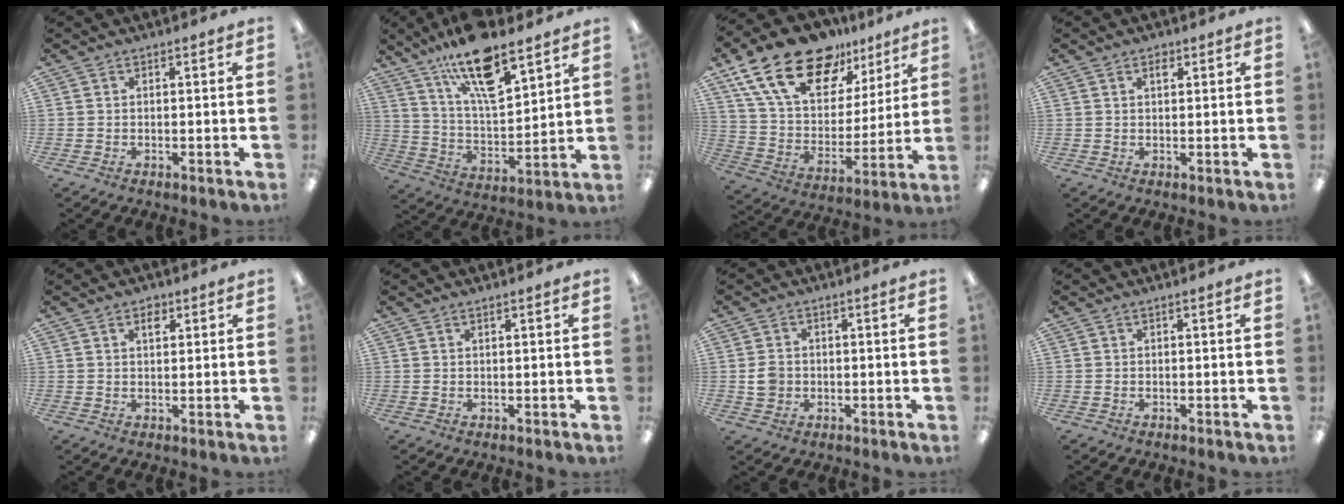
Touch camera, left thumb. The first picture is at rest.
{"total": 17.8, "force": [12.8, 6.1, 10.8], "torque": [-0.192, -0.068, 0.218]}
{"total": 21.3, "force": [14.7, 10.8, 11.0], "torque": [-0.214, -0.085, 0.264]}
{"total": 1.8, "force": [1.2, 1.0, 1.0], "torque": [-0.006, -0.006, 0.018]}
{"total": 2.6, "force": [1.7, 1.4, 1.4], "torque": [-0.006, -0.008, 0.025]}
{"total": 0.6, "force": [0.5, 0.1, 0.2], "torque": [-0.005, 0.001, 0.010]}
{"total": 3.6, "force": [-0.2, 2.9, 2.3], "torque": [-0.039, 0.001, -0.007]}
{"total": 0.0}